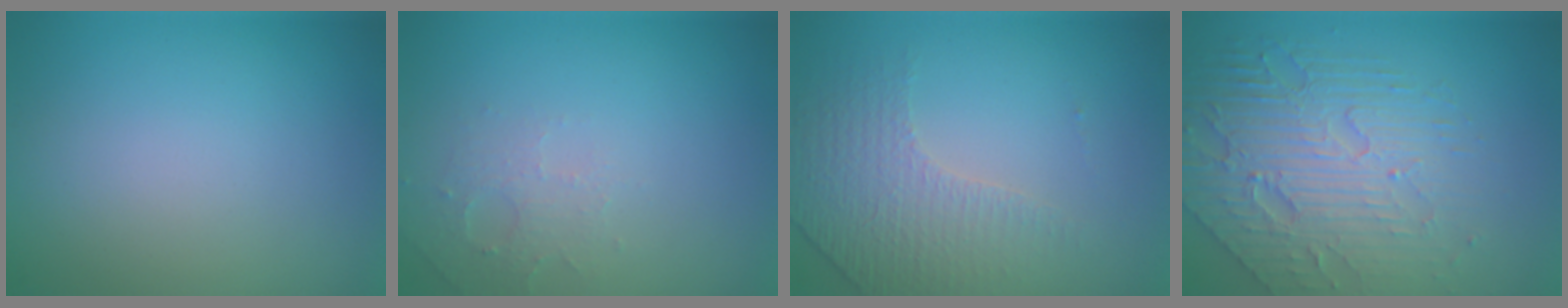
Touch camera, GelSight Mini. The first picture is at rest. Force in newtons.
{"total": 1.8, "press": 1.7, "slide": 0.4}
{"total": 4.6, "press": 3.0, "slide": 3.5}
{"total": 7.3, "press": 5.3, "slide": 5.1}